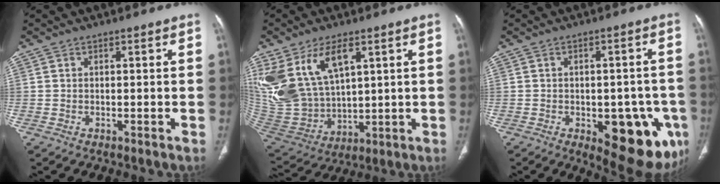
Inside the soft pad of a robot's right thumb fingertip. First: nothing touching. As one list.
[{"total": 17.8, "force": [7.8, 9.9, 12.5], "torque": [-0.247, -0.032, 0.175]}, {"total": 16.8, "force": [-6.1, 7.8, 13.5], "torque": [-0.116, 0.014, -0.056]}]